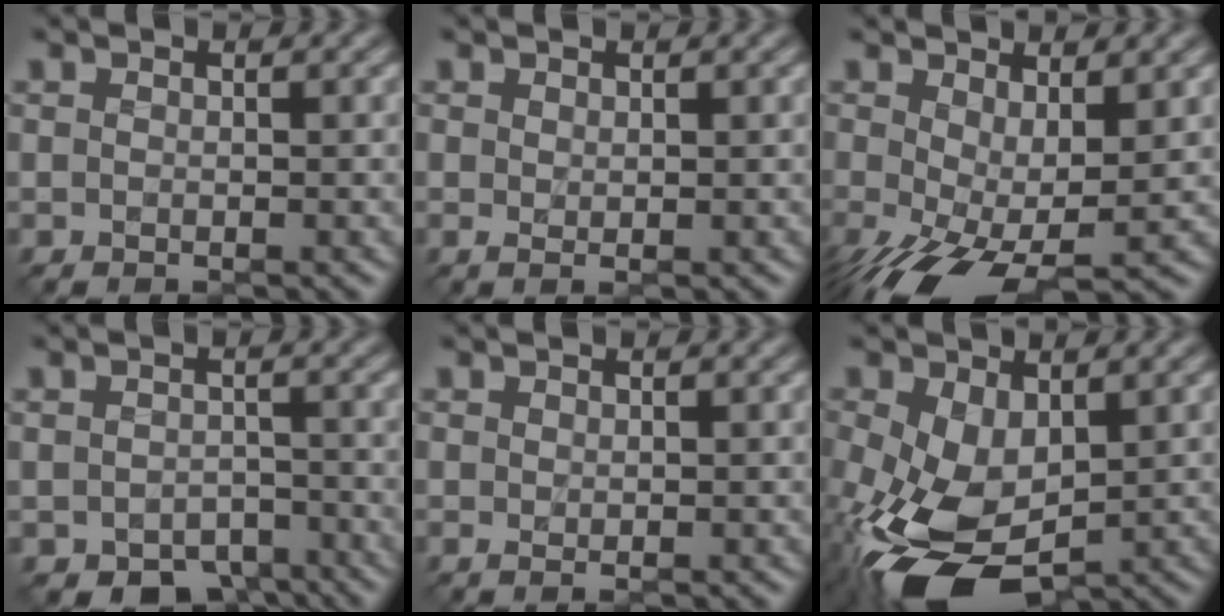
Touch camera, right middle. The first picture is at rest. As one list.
[{"total": 0.0}, {"total": 7.8, "force": [-2.1, 3.3, 6.8], "torque": [-0.147, -0.023, -0.026]}, {"total": 3.0, "force": [-2.5, 1.6, 0.7], "torque": [-0.009, -0.013, -0.034]}, {"total": 0.0}, {"total": 8.5, "force": [-2.8, 4.8, 6.5], "torque": [-0.168, -0.029, -0.038]}]